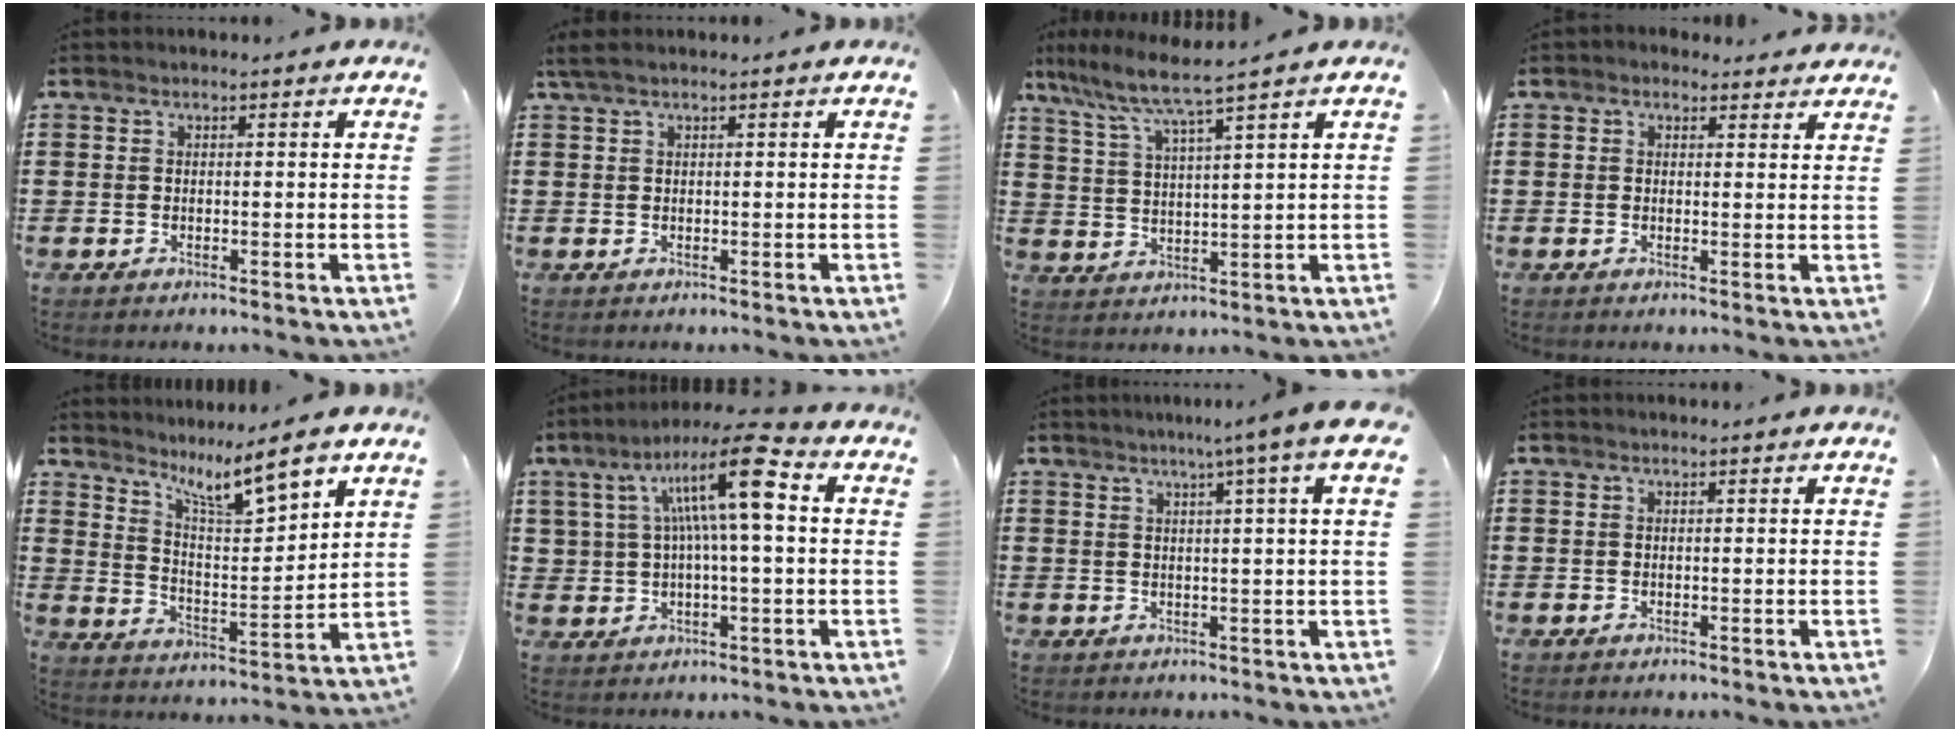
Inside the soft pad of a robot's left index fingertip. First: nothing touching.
{"total": 1.0, "force": [0.4, 0.1, 0.9], "torque": [-0.019, 0.000, 0.008]}
{"total": 4.9, "force": [3.8, -0.6, 3.0], "torque": [-0.077, -0.029, 0.058]}
{"total": 1.5, "force": [1.2, 1.0, 0.0], "torque": [-0.006, 0.007, 0.022]}
{"total": 8.0, "force": [6.4, 1.0, 4.7], "torque": [-0.097, -0.038, 0.106]}
{"total": 12.7, "force": [3.4, 3.6, 11.8], "torque": [-0.206, 0.005, 0.055]}
{"total": 5.2, "force": [2.6, -0.8, 4.4], "torque": [-0.080, -0.007, 0.038]}
{"total": 0.0}